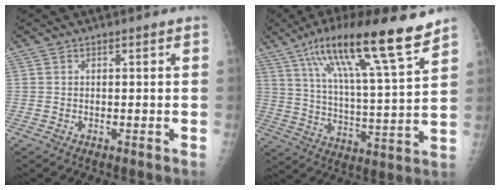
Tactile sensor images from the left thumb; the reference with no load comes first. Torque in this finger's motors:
{"motor_torque": [0.47, 0.43, 1.62, -1.16, 0.43]}